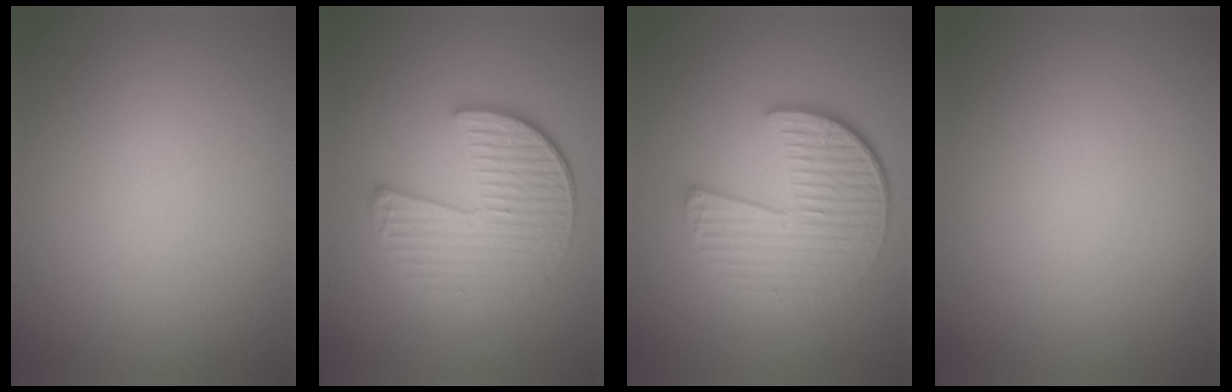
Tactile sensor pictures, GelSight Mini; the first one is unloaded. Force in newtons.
{"total": 5.3, "press": 4.0, "slide": 3.5}
{"total": 5.8, "press": 4.2, "slide": 4.0}
{"total": 0.0}